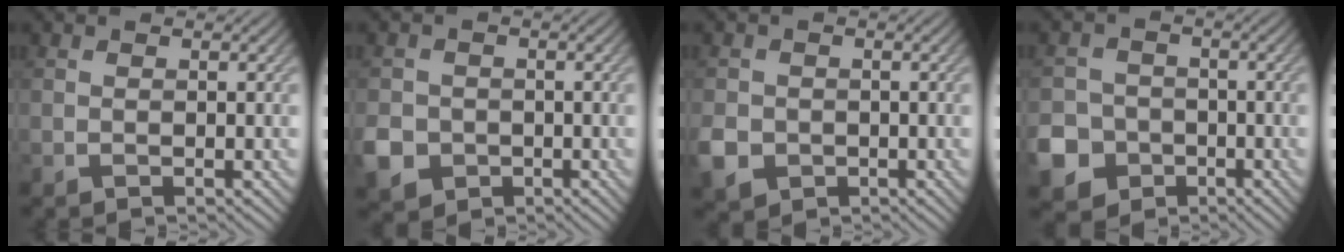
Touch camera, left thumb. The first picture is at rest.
{"total": 4.8, "force": [-1.8, 4.1, 1.8], "torque": [-0.052, -0.015, -0.042]}
{"total": 4.2, "force": [-1.5, 3.5, 1.7], "torque": [-0.047, -0.012, -0.036]}
{"total": 8.2, "force": [-3.9, 6.9, 2.2], "torque": [-0.064, -0.028, -0.091]}